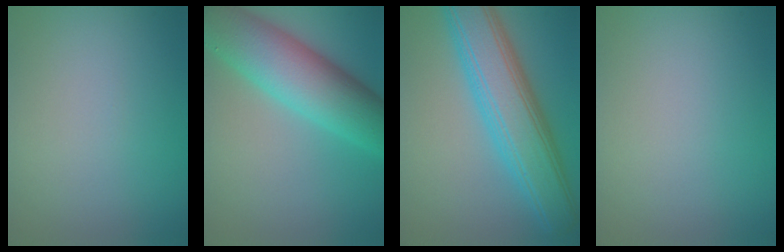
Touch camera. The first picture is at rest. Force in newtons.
{"total": 9.9, "press": 9.9, "slide": 0.0}
{"total": 8.7, "press": 8.7, "slide": 0.4}
{"total": 0.0}